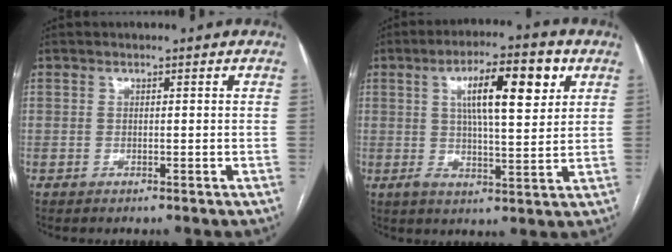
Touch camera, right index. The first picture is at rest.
{"total": 11.3, "force": [3.9, 2.4, 10.4], "torque": [-0.170, 0.018, 0.061]}